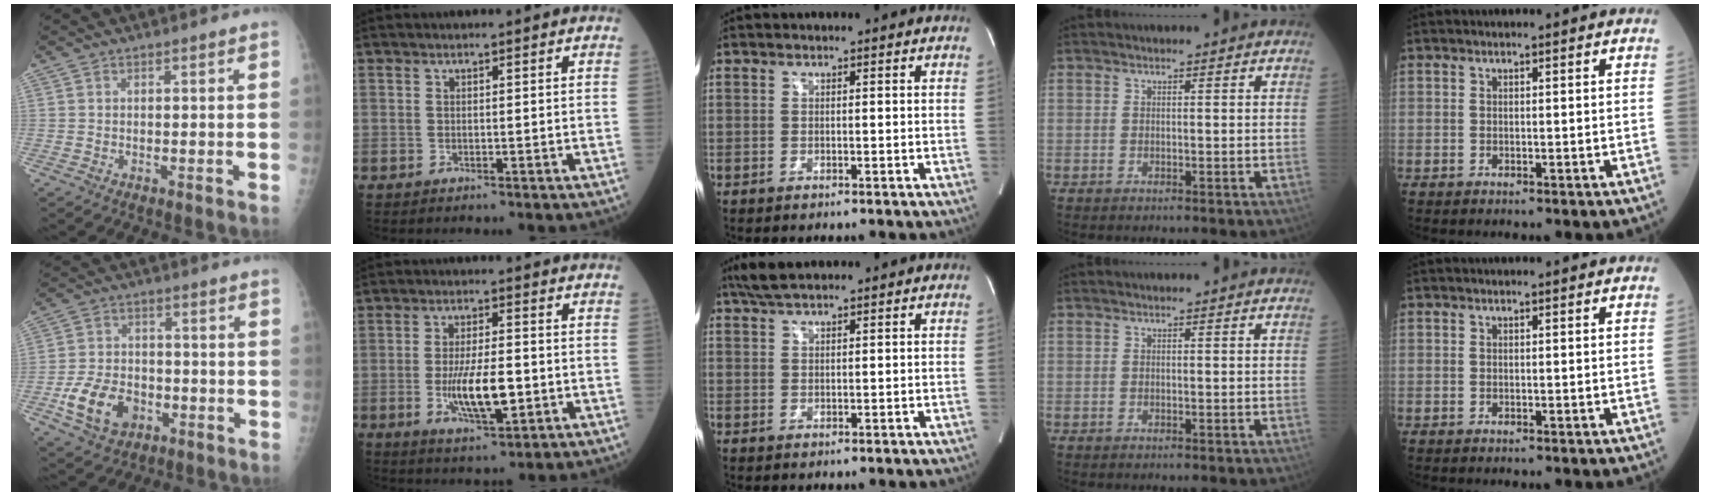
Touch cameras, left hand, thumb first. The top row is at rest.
{"thumb": {"total": 11.0, "force": [-4.0, 7.9, 6.5], "torque": [-0.100, 0.015, -0.070]}, "index": {"total": 8.5, "force": [-1.8, 2.5, 8.0], "torque": [-0.155, -0.013, -0.027]}, "middle": {"total": 4.2, "force": [3.5, 0.7, 2.2], "torque": [-0.051, 0.018, 0.068]}}